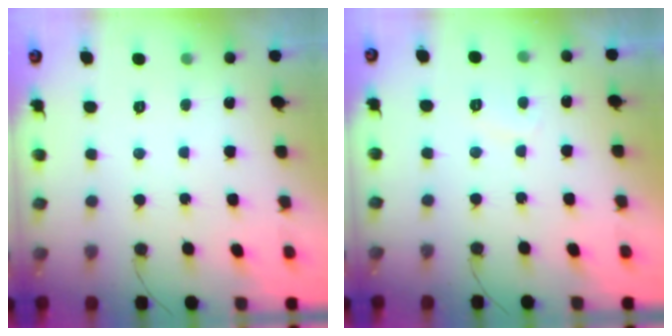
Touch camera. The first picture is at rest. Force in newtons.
{"total": 1.7, "press": 1.6, "slide": 0.6}